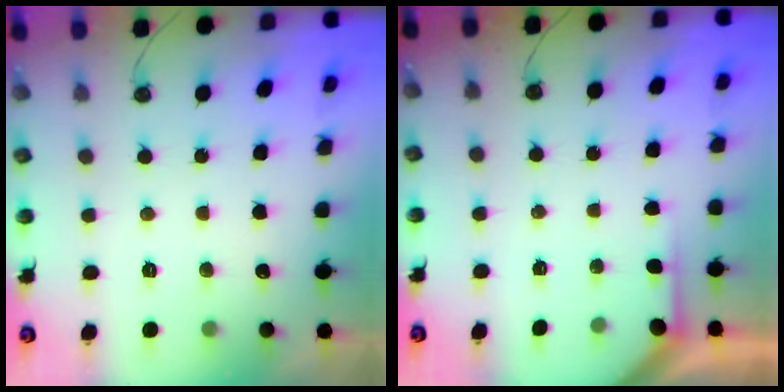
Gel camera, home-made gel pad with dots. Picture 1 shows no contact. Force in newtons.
{"total": 2.2, "press": 2.2, "slide": 0.3}